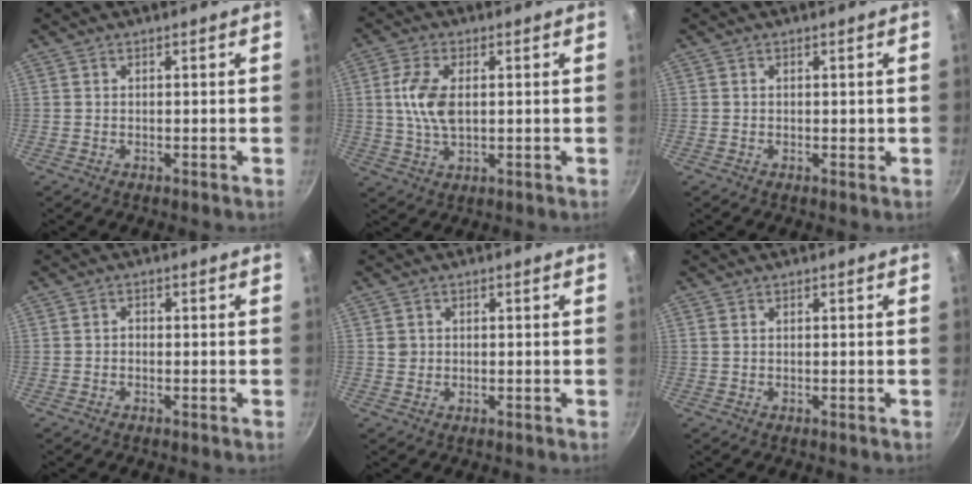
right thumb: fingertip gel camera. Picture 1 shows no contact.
{"total": 8.2, "force": [1.0, 4.4, 6.9], "torque": [-0.136, 0.002, 0.019]}
{"total": 0.6, "force": [0.1, 0.5, 0.3], "torque": [0.001, 0.003, 0.002]}
{"total": 0.9, "force": [-0.4, 0.6, 0.5], "torque": [-0.007, 0.005, -0.007]}
{"total": 1.6, "force": [0.3, 1.6, 0.4], "torque": [-0.002, 0.006, 0.005]}
{"total": 0.7, "force": [0.3, 0.5, 0.4], "torque": [-0.008, 0.001, 0.006]}